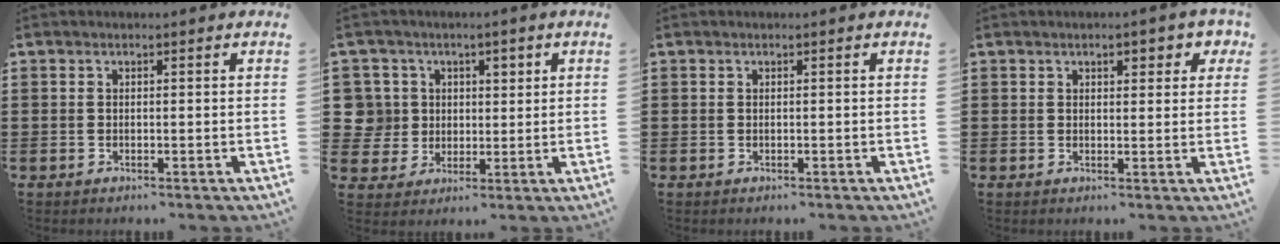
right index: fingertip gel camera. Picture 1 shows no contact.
{"total": 6.3, "force": [1.5, 6.1, 0.4], "torque": [-0.051, 0.013, 0.029]}
{"total": 0.0}
{"total": 2.5, "force": [1.3, 1.1, 1.8], "torque": [-0.023, 0.002, 0.017]}